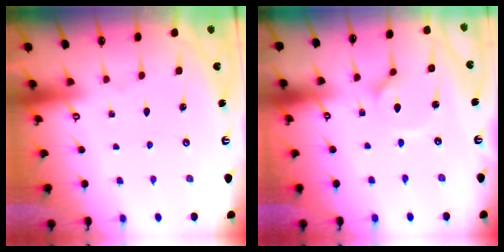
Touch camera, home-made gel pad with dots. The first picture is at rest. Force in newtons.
{"total": 3.6, "press": 3.6, "slide": 0.4}